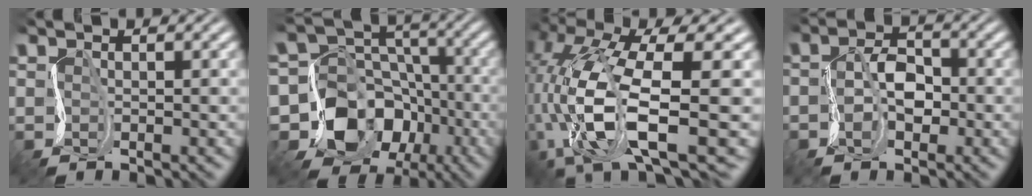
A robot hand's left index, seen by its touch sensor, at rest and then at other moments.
{"total": 13.3, "force": [-6.8, 10.7, 4.0], "torque": [-0.079, -0.007, -0.129]}
{"total": 11.8, "force": [-3.3, 4.7, 10.3], "torque": [-0.226, -0.011, -0.062]}
{"total": 2.9, "force": [-1.3, 2.0, 1.7], "torque": [-0.031, 0.003, -0.027]}